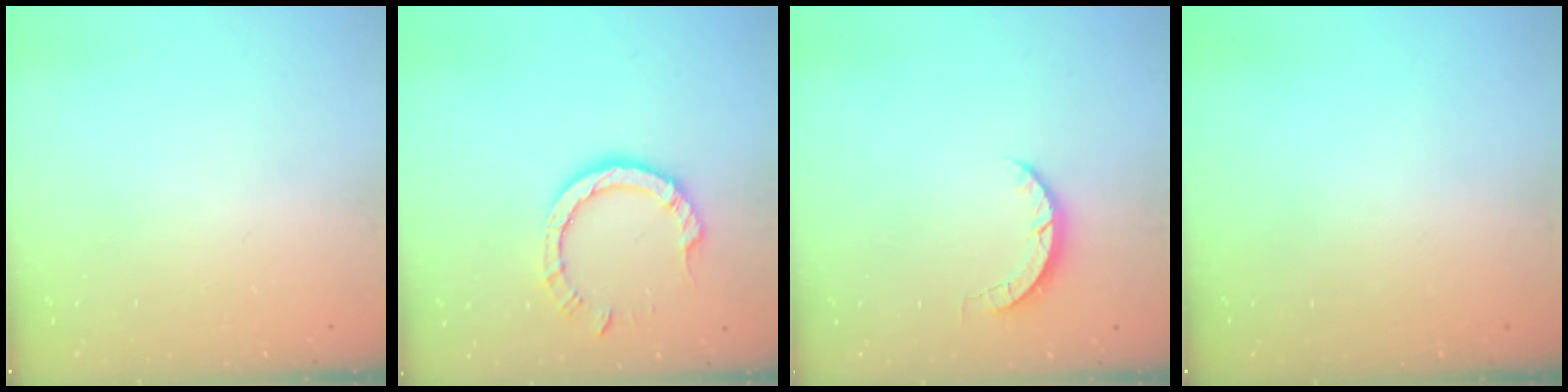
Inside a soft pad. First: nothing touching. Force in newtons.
{"total": 8.5, "press": 8.4, "slide": 1.0}
{"total": 3.1, "press": 3.0, "slide": 0.4}
{"total": 0.0}